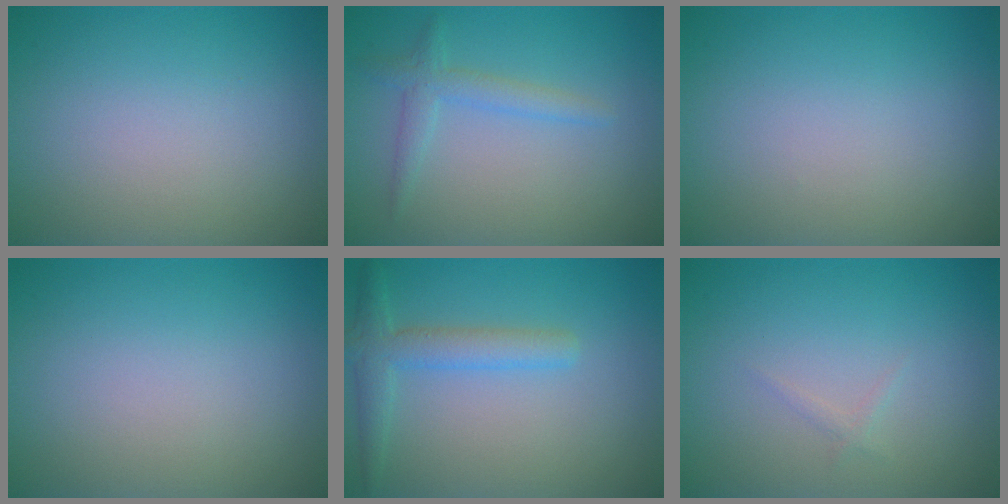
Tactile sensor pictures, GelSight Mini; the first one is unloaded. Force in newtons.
{"total": 2.0, "press": 2.0, "slide": 0.1}
{"total": 0.0}
{"total": 0.0}
{"total": 3.0, "press": 3.0, "slide": 0.1}
{"total": 0.6, "press": 0.6, "slide": 0.1}